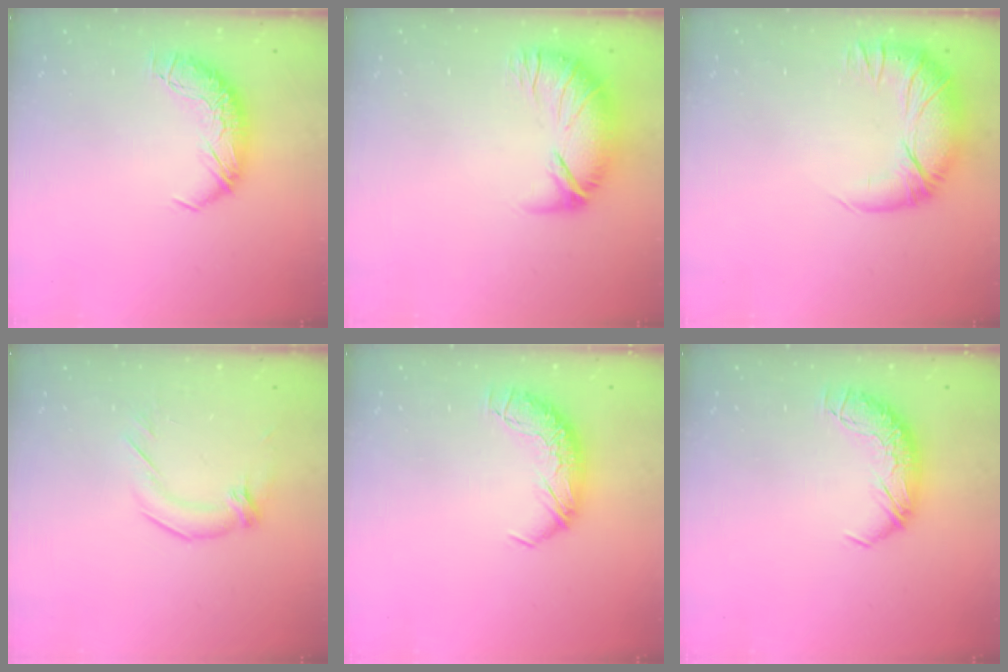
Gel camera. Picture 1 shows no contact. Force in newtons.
{"total": 2.8, "press": 1.7, "slide": 2.3}
{"total": 3.0, "press": 0.5, "slide": 3.0}
{"total": 2.2, "press": 1.1, "slide": 1.9}
{"total": 0.0}
{"total": 0.0}